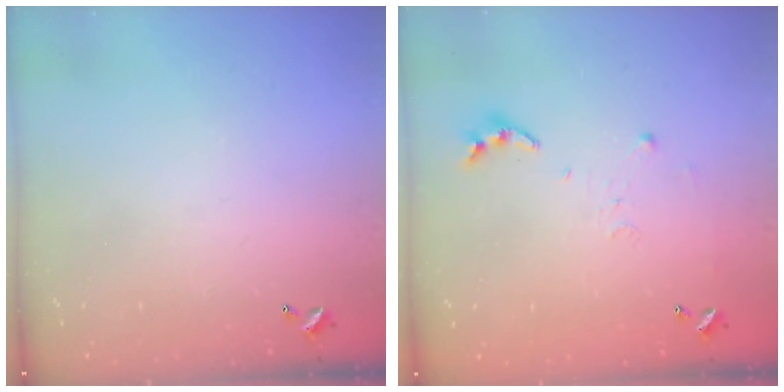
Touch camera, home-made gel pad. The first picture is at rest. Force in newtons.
{"total": 5.8, "press": 5.8, "slide": 0.6}